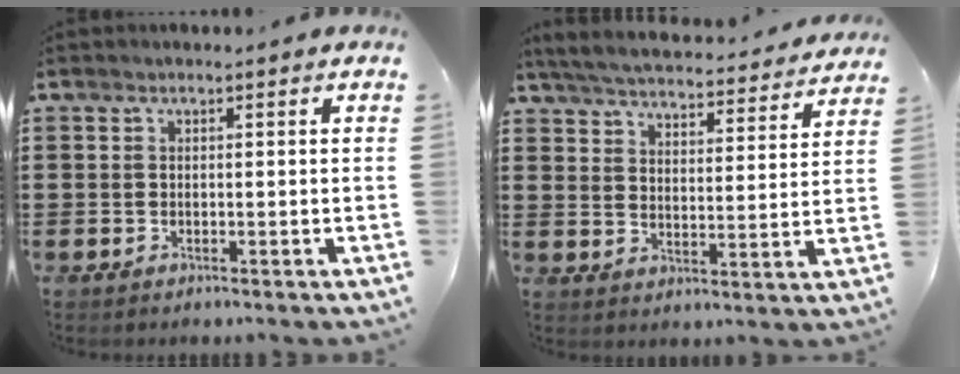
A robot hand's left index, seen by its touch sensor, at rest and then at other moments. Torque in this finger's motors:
{"motor_torque": [2.14, 0.00, 0.18, 0.09]}